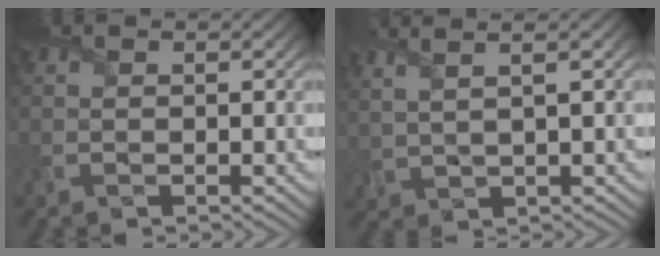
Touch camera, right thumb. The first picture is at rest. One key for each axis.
{"total": 4.7, "fx": 2.8, "fy": 0.7, "fz": 3.7, "tx": -0.064, "ty": 0.024, "tz": 0.032}